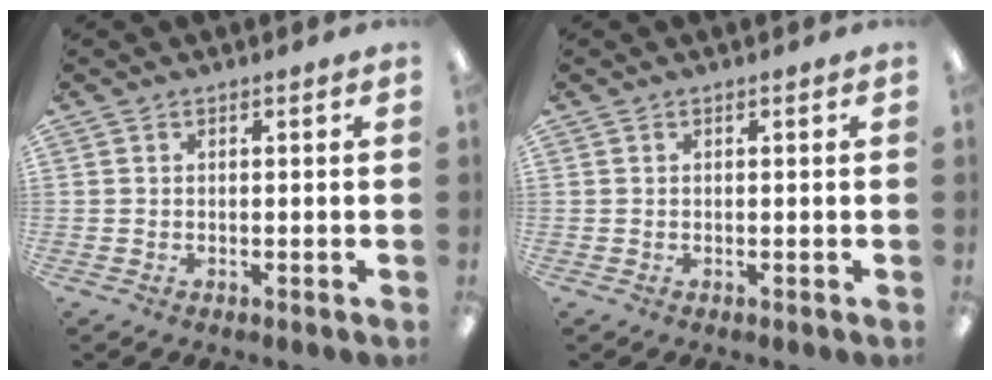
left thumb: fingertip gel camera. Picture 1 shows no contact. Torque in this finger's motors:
{"motor_torque": [0.02, 0.01, 0.20, -0.11, 0.00]}